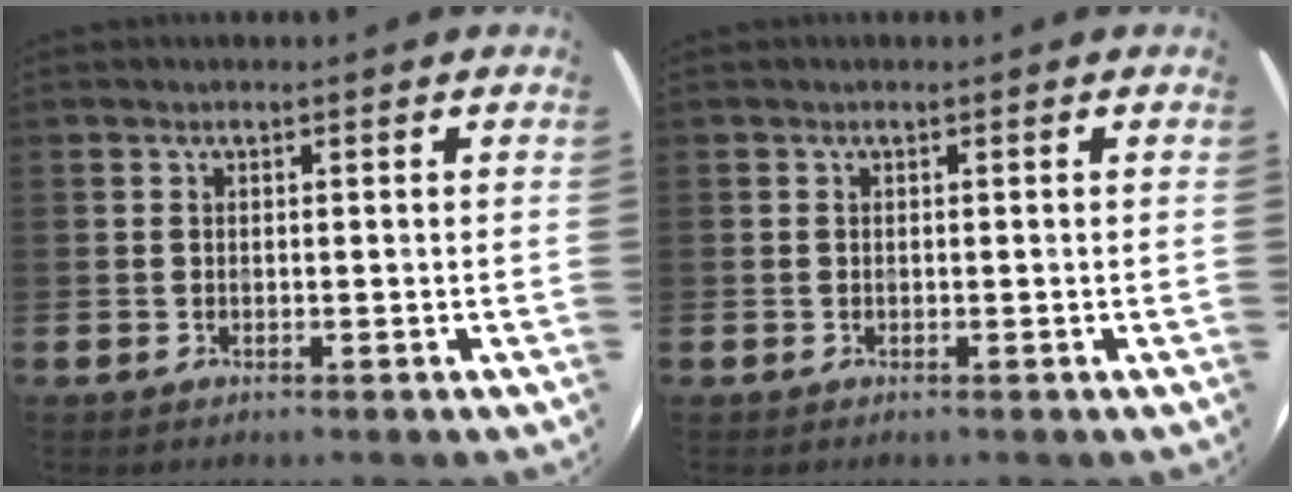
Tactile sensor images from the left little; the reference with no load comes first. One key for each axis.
{"total": 0.0}